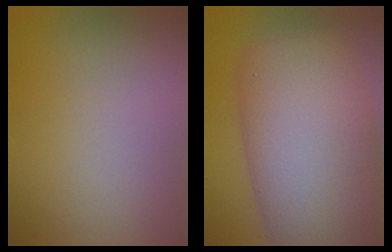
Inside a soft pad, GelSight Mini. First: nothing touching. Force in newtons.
{"total": 13.9, "press": 13.9, "slide": 0.4}